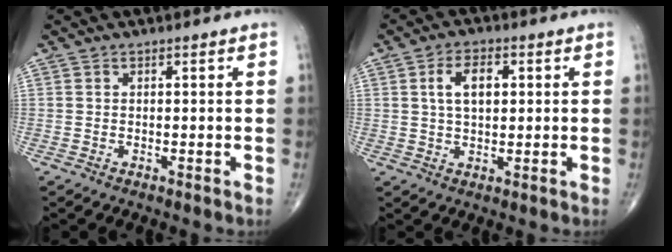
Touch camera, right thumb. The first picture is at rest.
{"total": 6.5, "force": [1.5, 3.7, 5.1], "torque": [-0.084, 0.005, 0.025]}